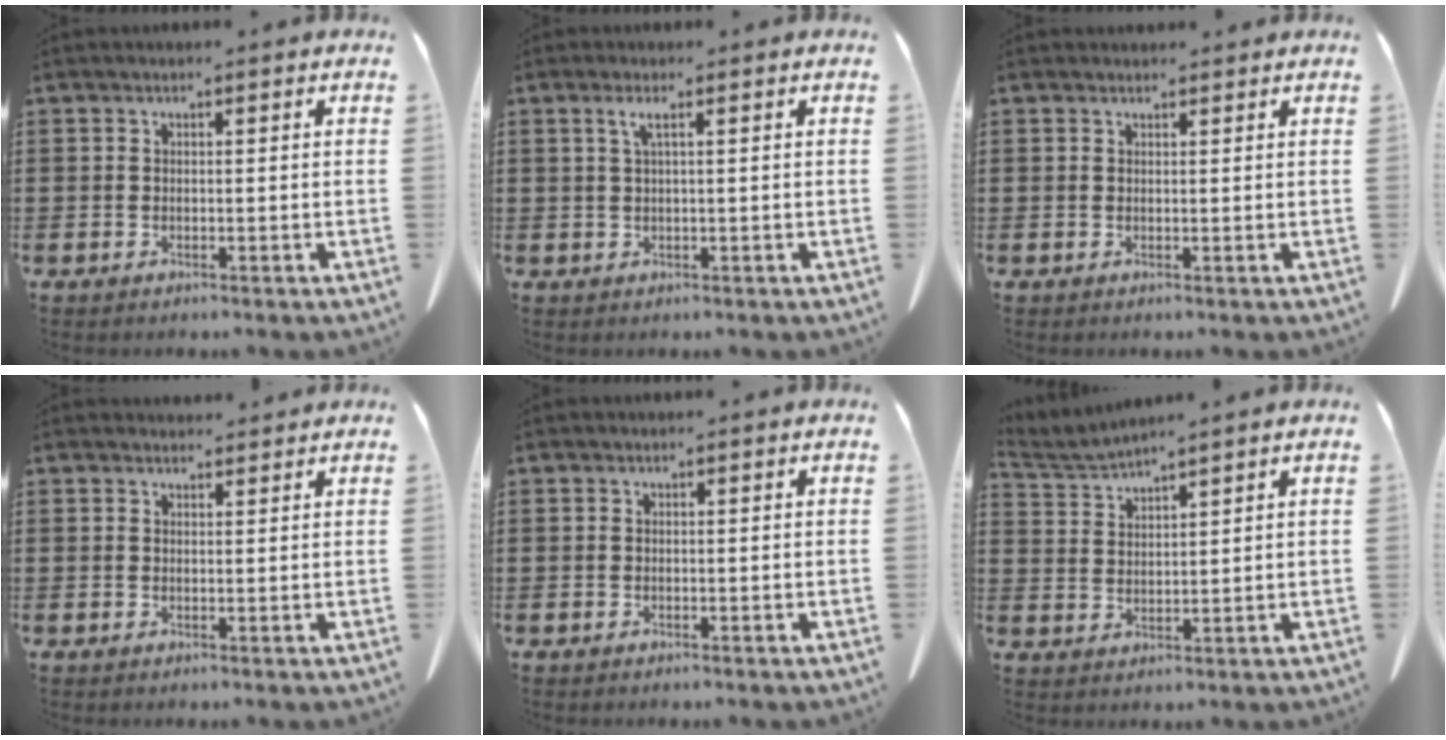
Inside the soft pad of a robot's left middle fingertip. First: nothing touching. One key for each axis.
{"total": 1.8, "fx": 0.6, "fy": 0.1, "fz": 1.6, "tx": -0.034, "ty": 0.001, "tz": 0.010}
{"total": 0.8, "fx": 0.8, "fy": 0.3, "fz": 0.1, "tx": -0.005, "ty": 0.001, "tz": 0.015}
{"total": 1.6, "fx": 1.5, "fy": 0.4, "fz": 0.2, "tx": 0.001, "ty": -0.001, "tz": 0.028}
{"total": 0.0}
{"total": 2.7, "fx": 2.6, "fy": -0.1, "fz": 0.7, "tx": -0.025, "ty": -0.012, "tz": 0.046}